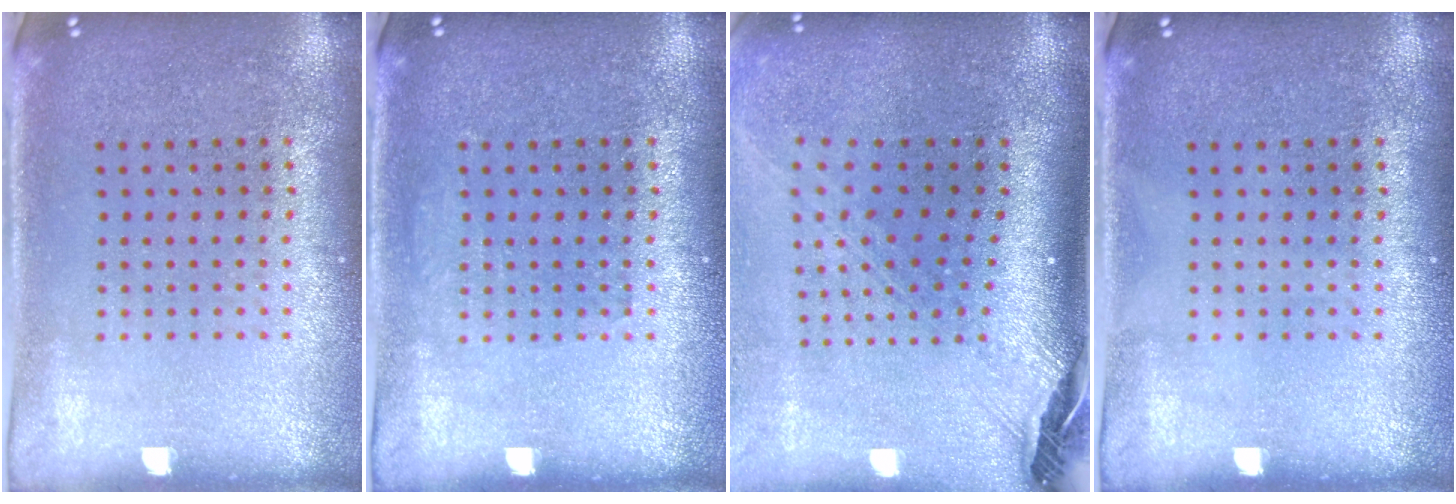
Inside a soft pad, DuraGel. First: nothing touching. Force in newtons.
{"total": 0.6, "press": 0.6, "slide": 0.1}
{"total": 3.0, "press": 2.1, "slide": 2.2}
{"total": 0.0}